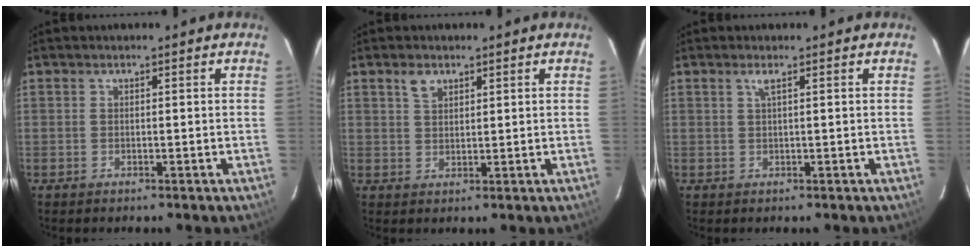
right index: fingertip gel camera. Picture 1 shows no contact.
{"total": 2.7, "force": [1.7, 1.6, 1.4], "torque": [-0.025, 0.006, 0.034]}
{"total": 1.1, "force": [0.5, -0.3, 0.9], "torque": [-0.018, 0.001, 0.008]}